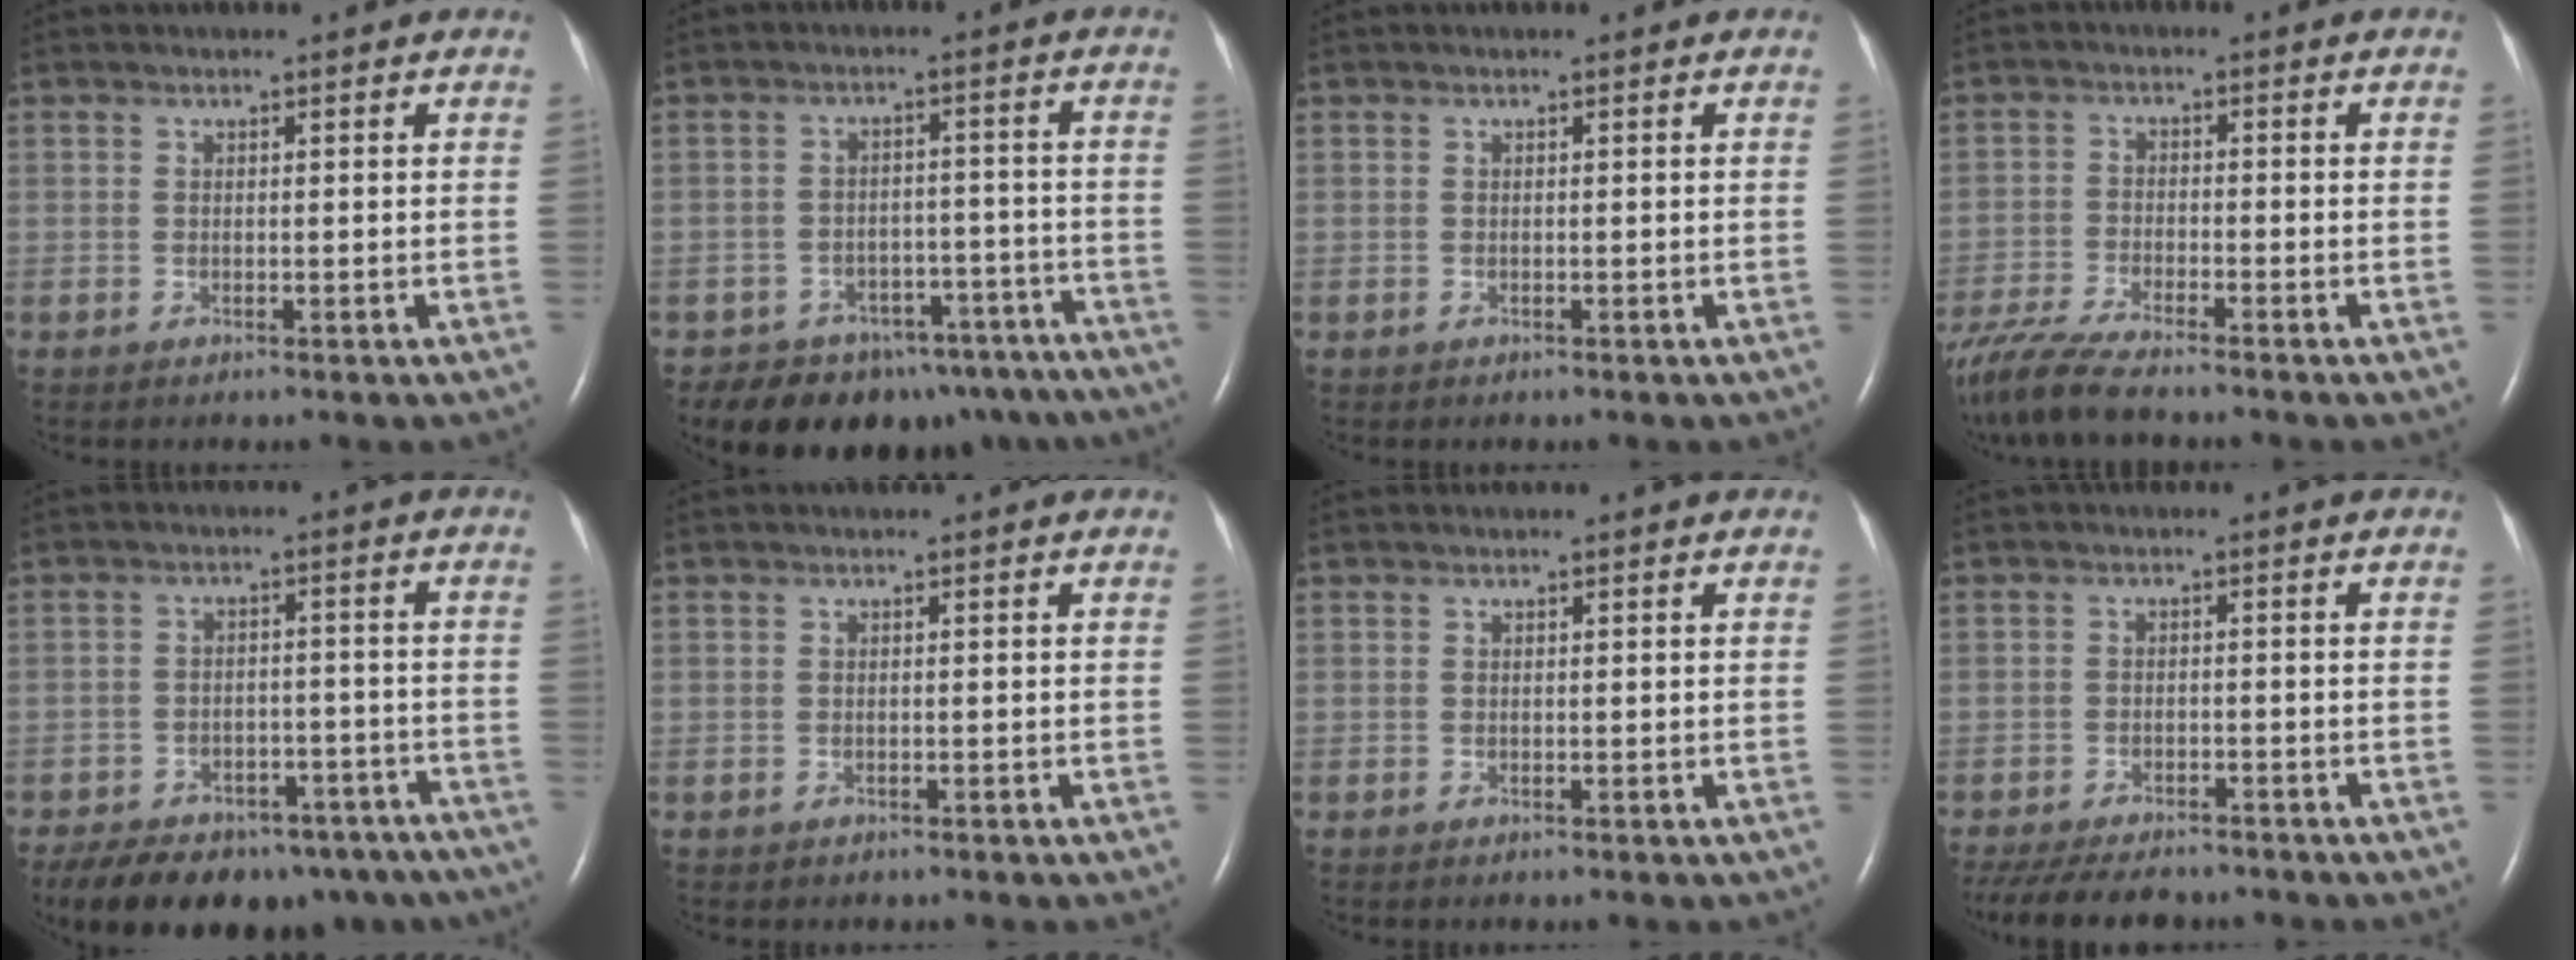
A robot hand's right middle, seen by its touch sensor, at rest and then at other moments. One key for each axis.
{"total": 15.5, "fx": -12.5, "fy": 8.2, "fz": 4.2, "tx": -0.043, "ty": 0.036, "tz": -0.145}
{"total": 0.0}
{"total": 9.1, "fx": -7.9, "fy": 0.4, "fz": 4.6, "tx": -0.094, "ty": -0.026, "tz": -0.143}
{"total": 20.8, "fx": -15.7, "fy": 10.1, "fz": 9.0, "tx": -0.156, "ty": -0.002, "tz": -0.198}
{"total": 0.0}
{"total": 0.0}
{"total": 12.2, "fx": -10.4, "fy": 3.9, "fz": 5.0, "tx": -0.105, "ty": -0.012, "tz": -0.147}